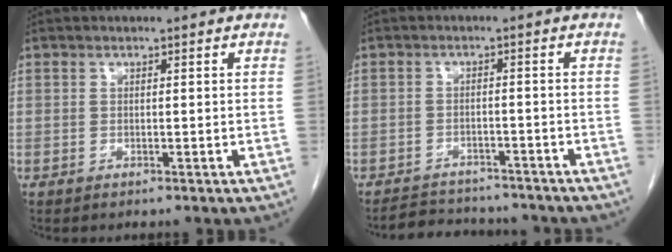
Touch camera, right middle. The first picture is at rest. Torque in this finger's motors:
{"motor_torque": [0.21, -0.17, -0.06, 0.01]}